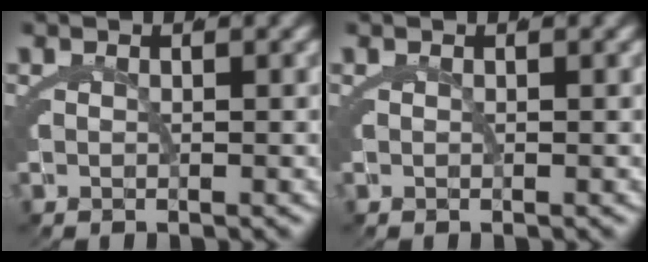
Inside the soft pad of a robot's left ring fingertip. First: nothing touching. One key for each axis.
{"total": 0.0}